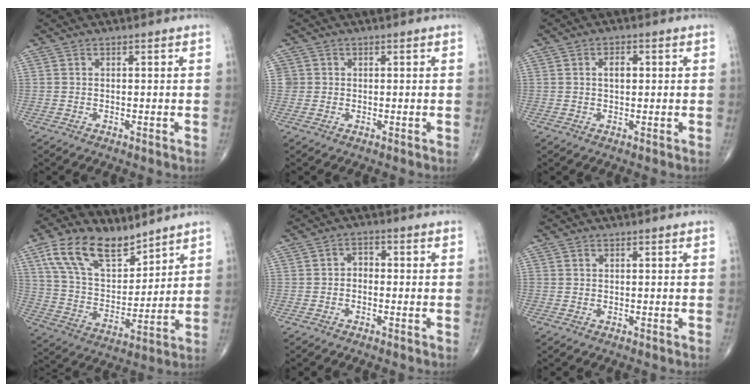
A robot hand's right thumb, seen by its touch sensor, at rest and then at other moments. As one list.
[{"total": 1.5, "force": [0.1, 1.5, 0.0], "torque": [0.012, 0.004, 0.000]}, {"total": 2.8, "force": [0.5, 1.6, 2.2], "torque": [-0.032, 0.003, 0.007]}, {"total": 15.9, "force": [10.3, 8.1, 9.0], "torque": [-0.137, -0.044, 0.202]}, {"total": 2.3, "force": [-0.6, 1.7, 1.5], "torque": [-0.010, 0.015, -0.021]}, {"total": 0.0}]